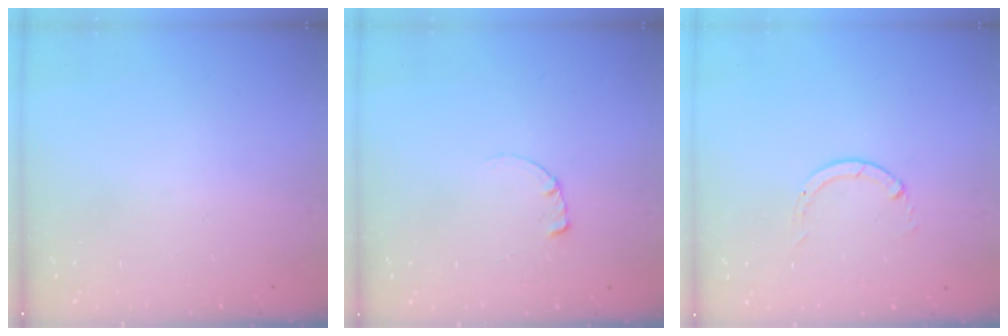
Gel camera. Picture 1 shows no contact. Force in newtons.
{"total": 0.6, "press": 0.5, "slide": 0.2}
{"total": 0.6, "press": 0.5, "slide": 0.1}